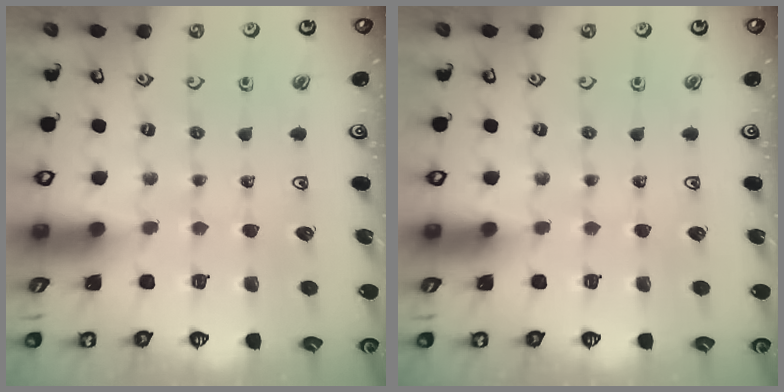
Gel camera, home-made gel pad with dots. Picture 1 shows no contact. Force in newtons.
{"total": 0.0}